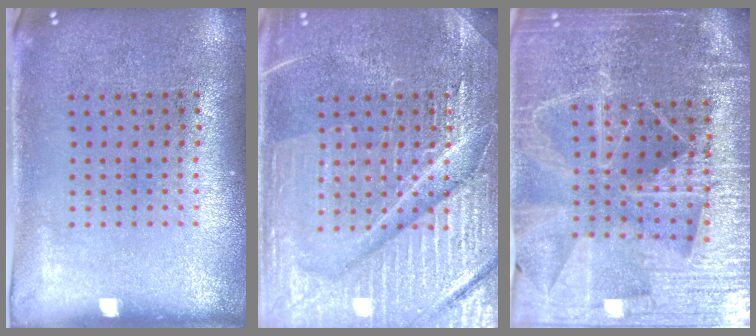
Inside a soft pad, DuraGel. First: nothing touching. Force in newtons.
{"total": 7.4, "press": 7.4, "slide": 1.0}
{"total": 5.4, "press": 4.8, "slide": 2.4}